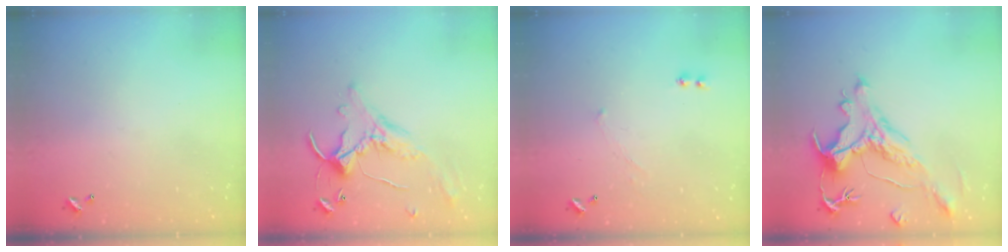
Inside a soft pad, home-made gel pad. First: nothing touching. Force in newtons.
{"total": 1.0, "press": 0.2, "slide": 1.0}
{"total": 1.1, "press": 0.9, "slide": 0.5}
{"total": 2.2, "press": 1.7, "slide": 1.4}